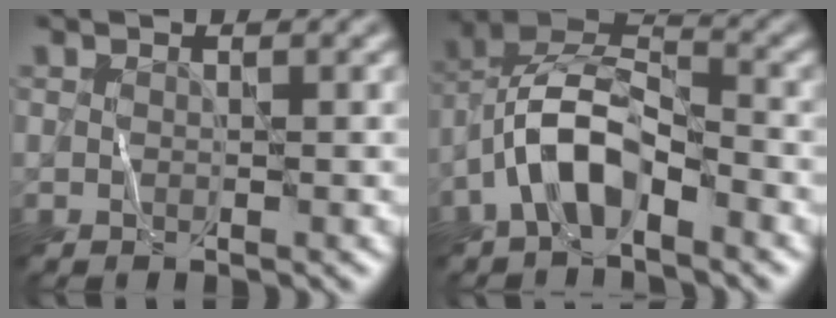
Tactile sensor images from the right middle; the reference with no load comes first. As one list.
[{"total": 6.4, "force": [-3.3, 2.8, 4.7], "torque": [-0.089, 0.014, -0.069]}]